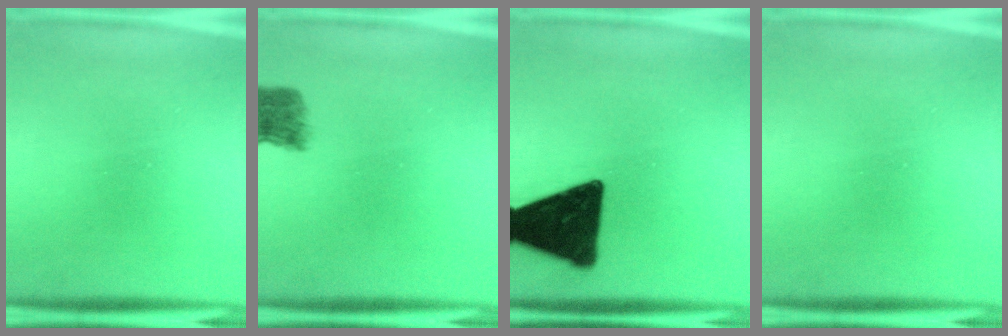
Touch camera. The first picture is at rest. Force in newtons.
{"total": 4.3}
{"total": 17.6}
{"total": 0.0}